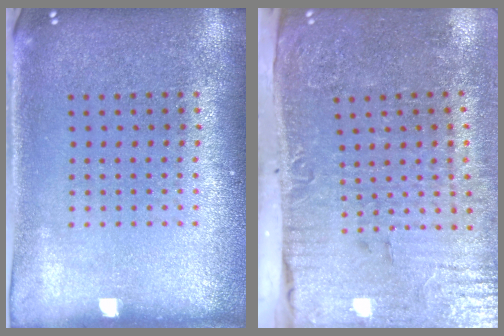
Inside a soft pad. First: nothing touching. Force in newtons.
{"total": 5.0, "press": 4.1, "slide": 2.8}